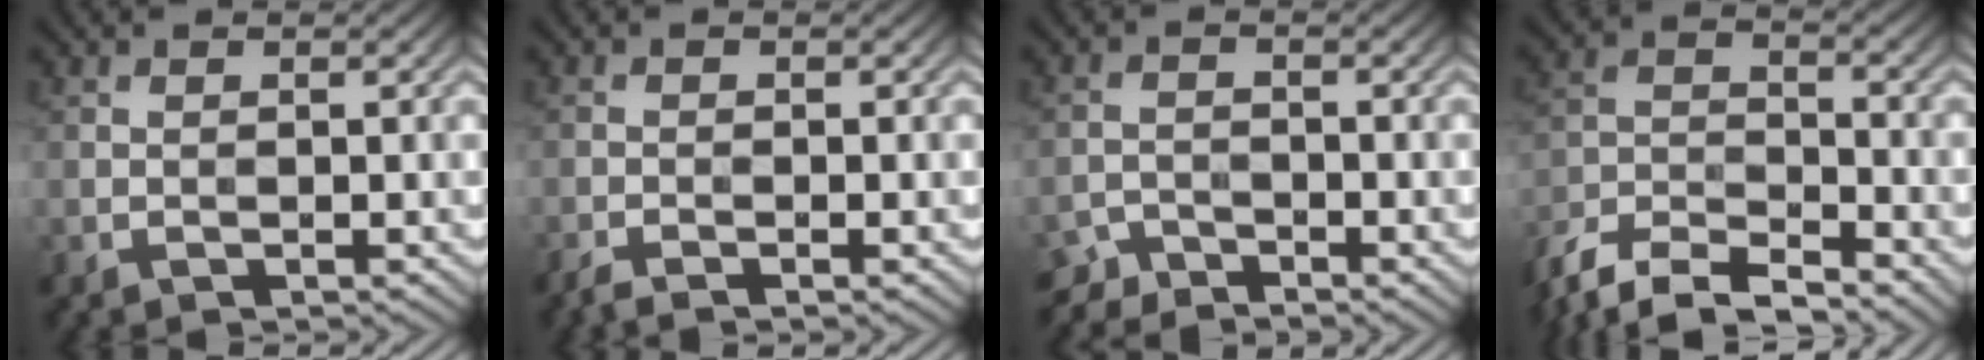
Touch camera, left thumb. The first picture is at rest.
{"total": 1.6, "force": [-1.4, 0.1, 0.8], "torque": [-0.017, -0.004, -0.032]}
{"total": 2.6, "force": [-2.6, 0.6, 0.1], "torque": [0.001, 0.000, -0.057]}
{"total": 10.1, "force": [-8.7, 2.8, 4.3], "torque": [-0.091, -0.011, -0.175]}